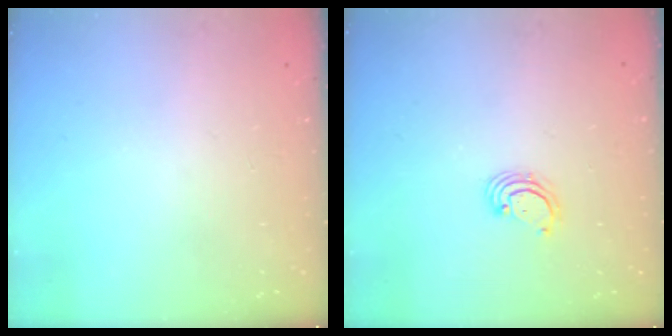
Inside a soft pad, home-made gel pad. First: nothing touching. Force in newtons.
{"total": 2.8, "press": 2.8, "slide": 0.3}